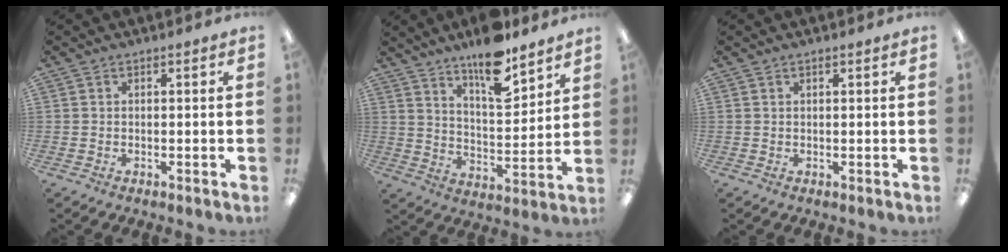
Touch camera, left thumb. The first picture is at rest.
{"total": 13.7, "force": [10.8, 4.2, 7.4], "torque": [-0.109, -0.072, 0.184]}
{"total": 0.7, "force": [0.4, 0.2, 0.5], "torque": [-0.010, 0.002, 0.008]}